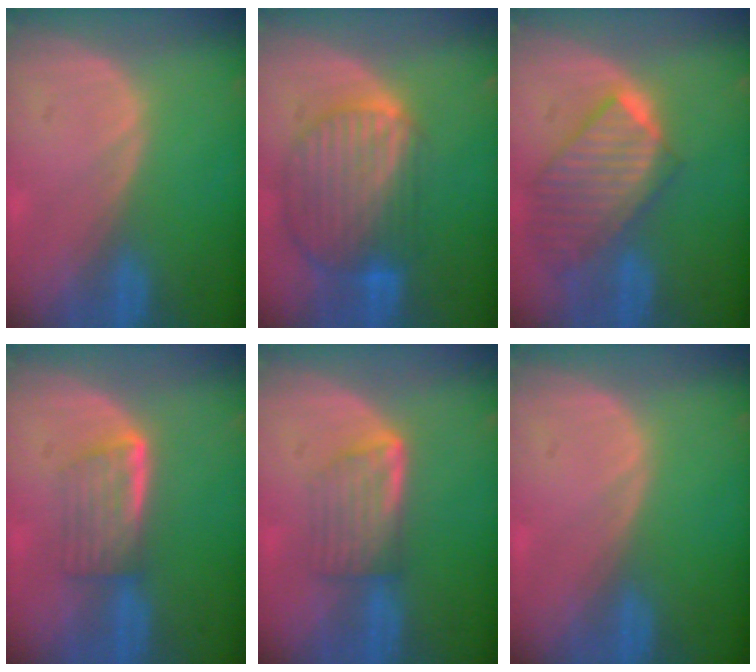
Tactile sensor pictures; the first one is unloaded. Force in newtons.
{"total": 10.4, "press": 8.9, "slide": 5.4}
{"total": 9.8, "press": 8.6, "slide": 4.8}
{"total": 5.8, "press": 4.9, "slide": 3.0}
{"total": 5.7, "press": 5.3, "slide": 2.3}
{"total": 0.0}